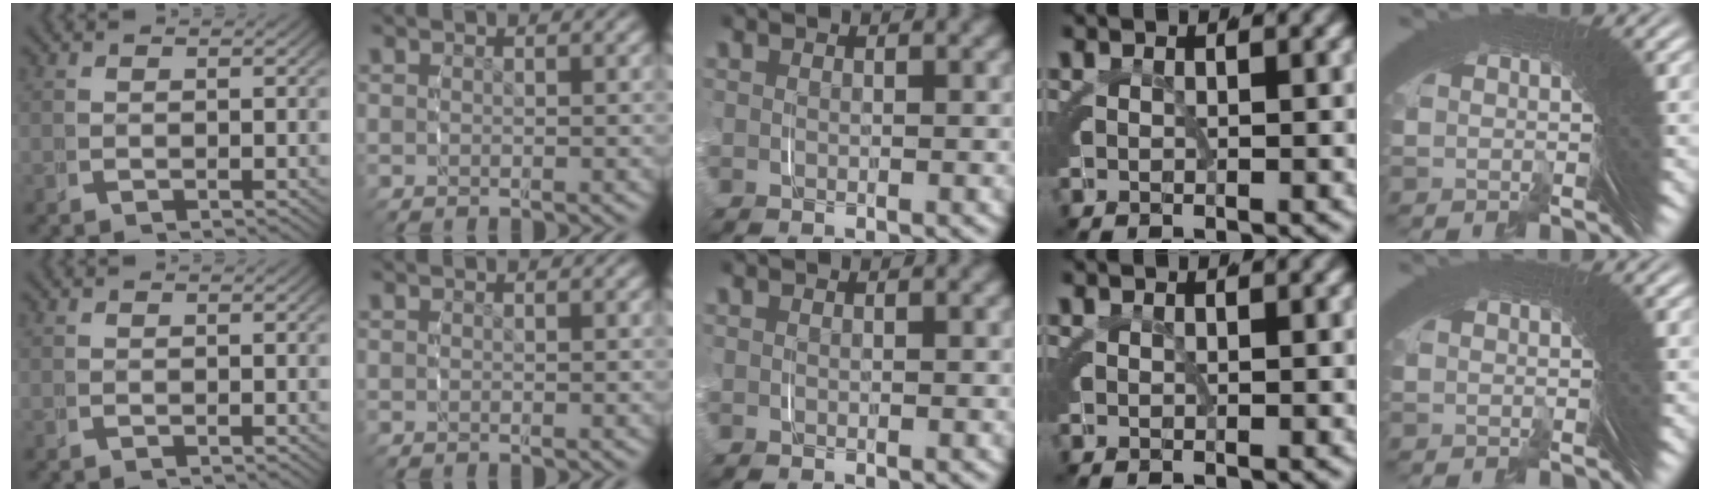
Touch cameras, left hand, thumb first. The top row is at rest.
{}